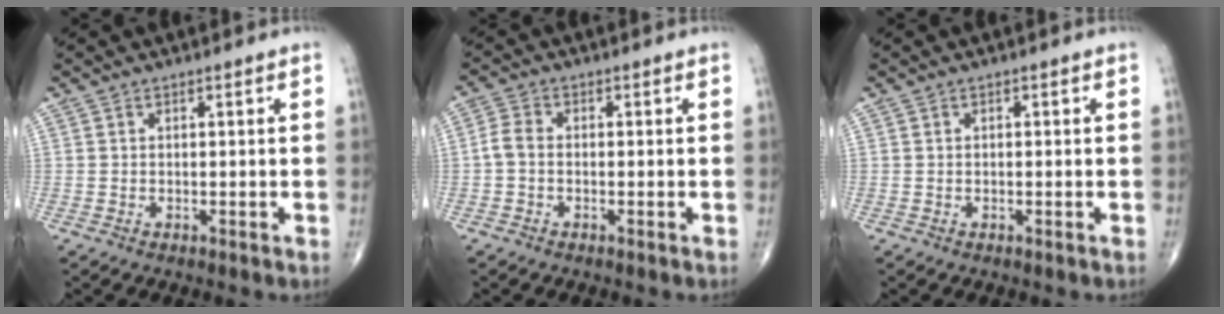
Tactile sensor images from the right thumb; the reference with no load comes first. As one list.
[{"total": 2.9, "force": [-0.6, 1.9, 2.0], "torque": [-0.042, 0.008, -0.021]}, {"total": 0.0}]